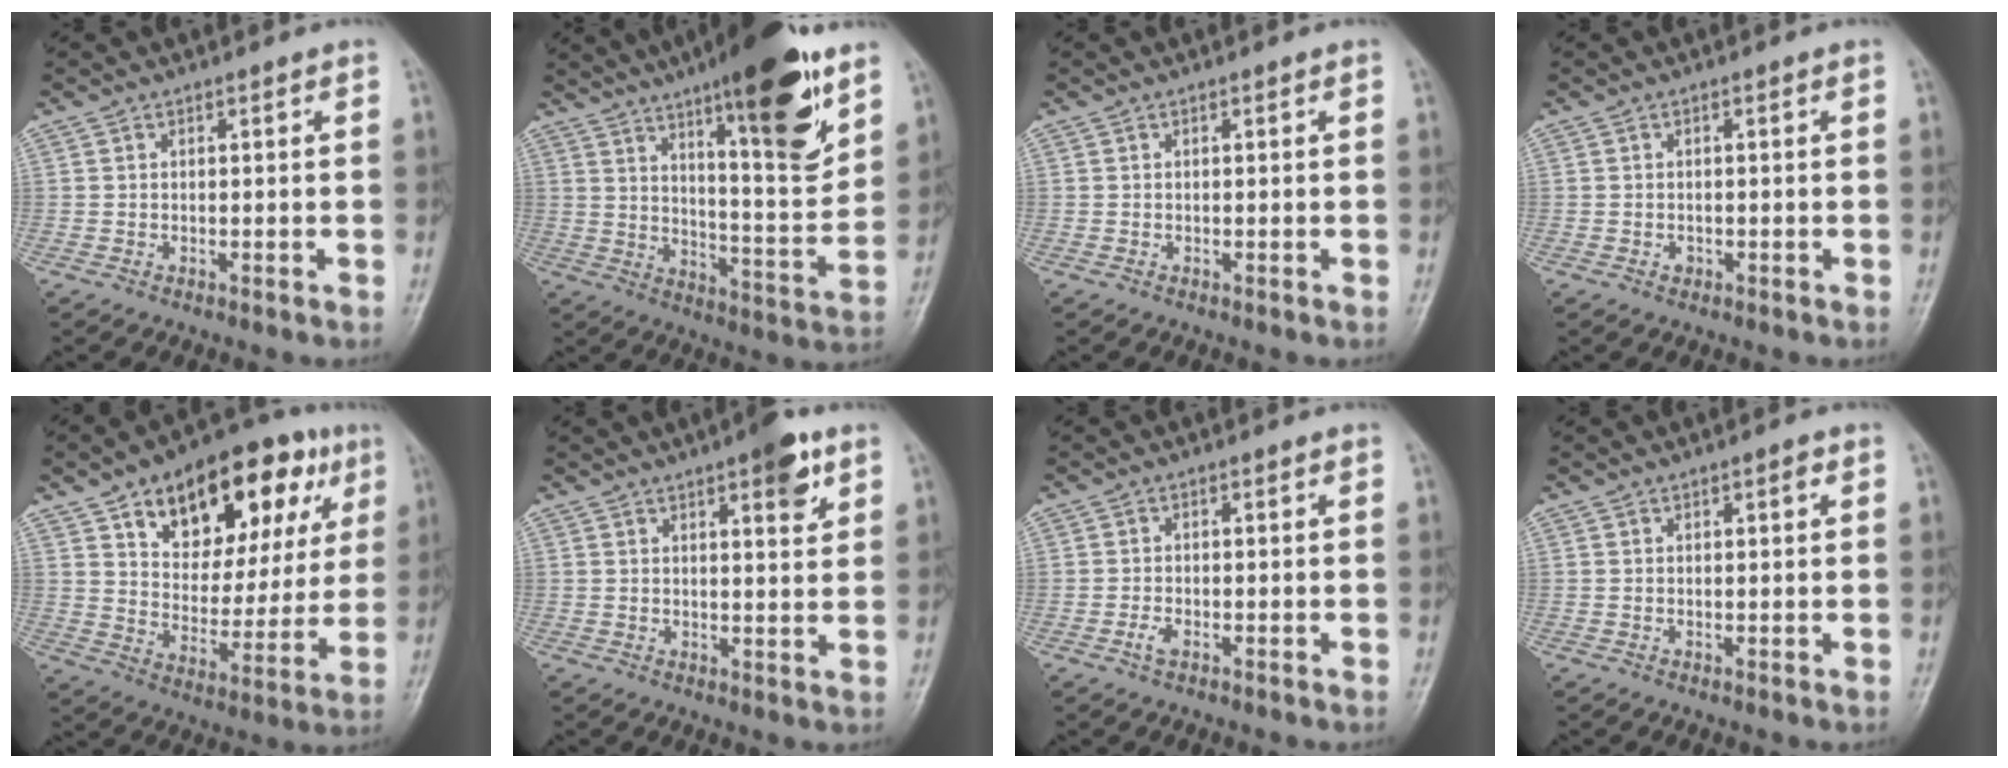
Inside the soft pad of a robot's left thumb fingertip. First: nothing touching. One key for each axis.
{"total": 21.2, "fx": 12.3, "fy": 5.0, "fz": 16.5, "tx": -0.214, "ty": -0.065, "tz": 0.189}
{"total": 0.0}
{"total": 0.9, "fx": -0.4, "fy": 0.8, "fz": 0.4, "tx": -0.001, "ty": 0.003, "tz": -0.006}
{"total": 23.7, "fx": 11.2, "fy": 12.9, "fz": 16.3, "tx": -0.187, "ty": -0.011, "tz": 0.172}
{"total": 6.7, "fx": 3.7, "fy": 2.0, "fz": 5.2, "tx": -0.057, "ty": -0.014, "tz": 0.045}
{"total": 1.9, "fx": -1.0, "fy": 0.9, "fz": 1.4, "tx": -0.031, "ty": 0.005, "tz": -0.020}
{"total": 1.4, "fx": 0.6, "fy": 0.5, "fz": 1.2, "tx": -0.014, "ty": 0.002, "tz": 0.007}